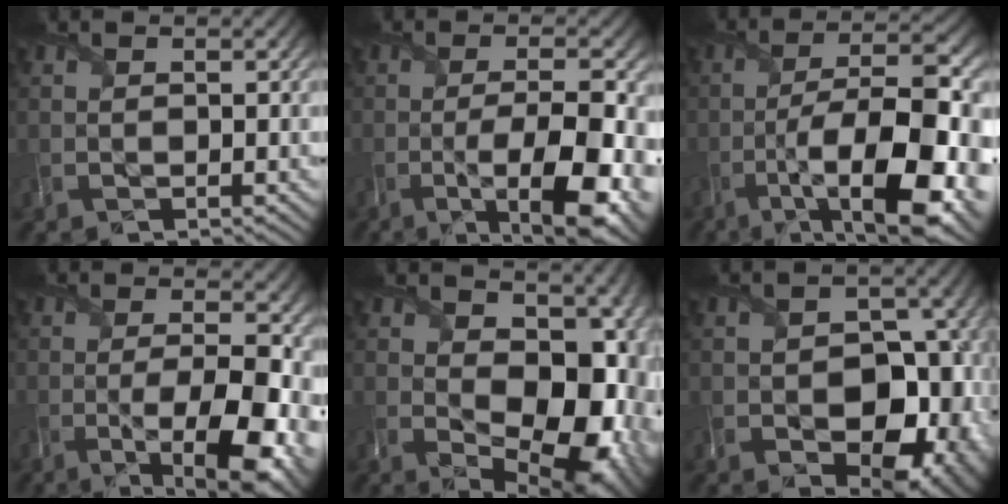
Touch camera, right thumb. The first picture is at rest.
{"total": 11.7, "force": [-4.1, 3.5, 10.4], "torque": [-0.141, -0.002, -0.061]}
{"total": 16.6, "force": [-6.2, 5.8, 14.2], "torque": [-0.217, -0.001, -0.097]}
{"total": 12.8, "force": [-3.9, 4.4, 11.4], "torque": [-0.163, -0.011, -0.052]}
{"total": 15.0, "force": [0.7, 9.5, 11.6], "torque": [-0.154, -0.027, 0.032]}
{"total": 12.8, "force": [-3.6, 8.9, 8.5], "torque": [-0.086, -0.020, -0.036]}